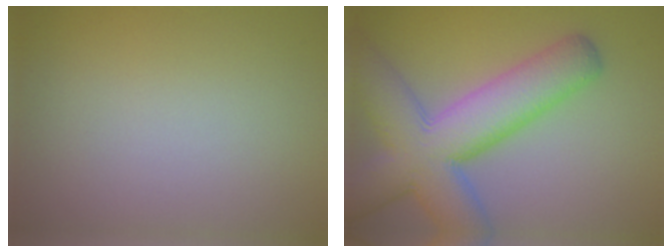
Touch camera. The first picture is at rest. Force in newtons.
{"total": 10.5, "press": 10.5, "slide": 0.4}